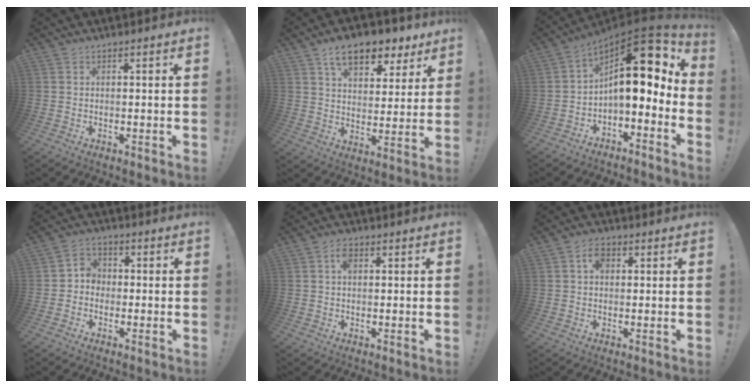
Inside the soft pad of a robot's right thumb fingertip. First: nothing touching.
{"total": 12.4, "force": [7.9, 6.8, 6.8], "torque": [-0.104, -0.042, 0.141]}
{"total": 16.2, "force": [3.5, 7.6, 13.9], "torque": [-0.199, -0.028, 0.060]}
{"total": 4.5, "force": [-1.8, 3.9, 1.3], "torque": [-0.021, 0.016, -0.031]}
{"total": 3.2, "force": [1.0, 2.1, 2.2], "torque": [-0.038, 0.002, 0.014]}
{"total": 4.3, "force": [1.0, 3.0, 2.9], "torque": [-0.043, 0.005, 0.015]}